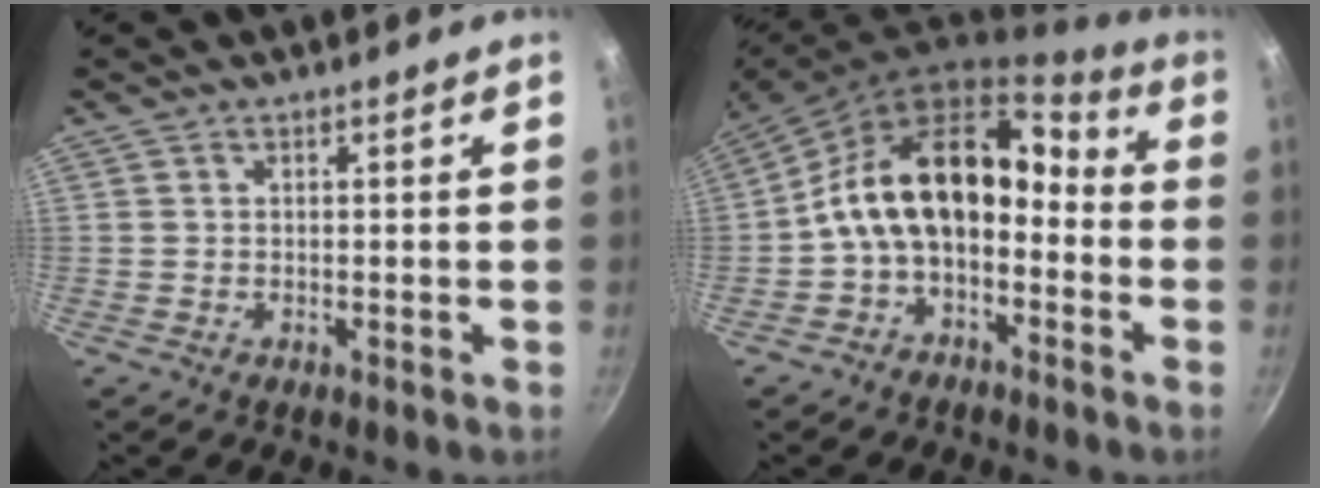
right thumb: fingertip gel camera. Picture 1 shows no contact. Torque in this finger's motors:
{"motor_torque": [2.50, 2.51, 1.13, -1.12, 0.40]}